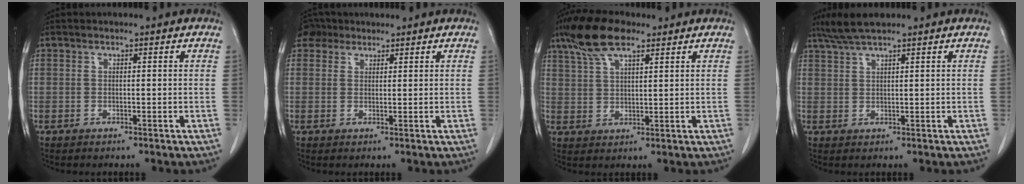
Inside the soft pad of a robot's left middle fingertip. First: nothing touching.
{"total": 2.8, "force": [2.3, 1.6, 0.0], "torque": [-0.005, 0.014, 0.042]}
{"total": 8.7, "force": [6.1, 2.4, 5.7], "torque": [-0.120, 0.018, 0.116]}
{"total": 4.6, "force": [3.9, 0.1, 2.5], "torque": [-0.057, 0.014, 0.078]}